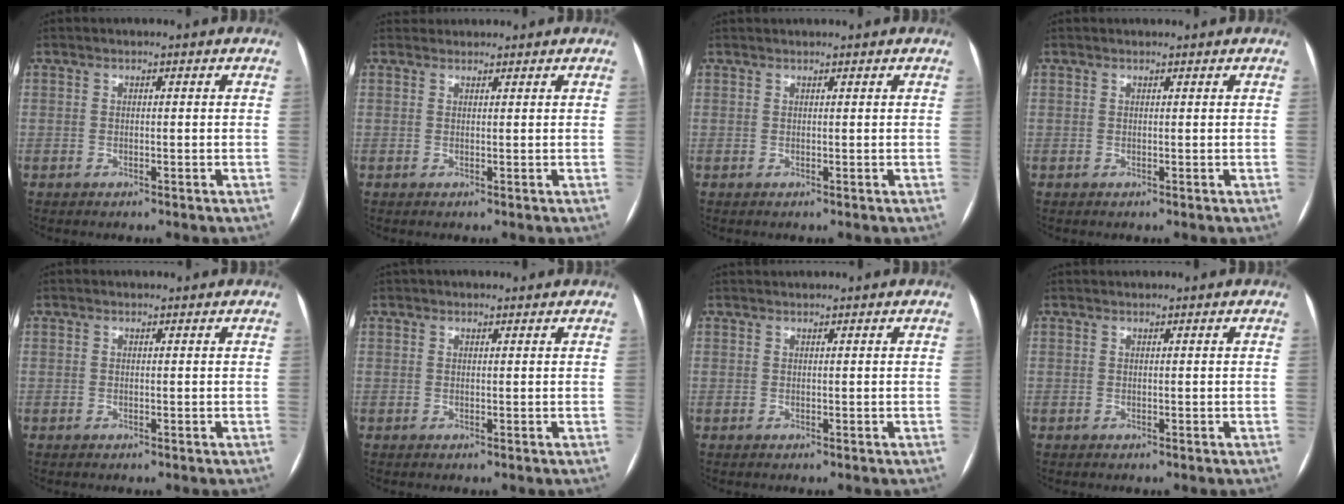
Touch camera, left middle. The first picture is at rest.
{"total": 1.7, "force": [1.6, 0.5, -0.3], "torque": [0.002, 0.021, 0.029]}
{"total": 1.7, "force": [1.6, 0.2, 0.4], "torque": [-0.006, 0.025, 0.027]}
{"total": 0.9, "force": [0.8, 0.2, 0.1], "torque": [-0.008, 0.012, 0.015]}
{"total": 0.8, "force": [0.8, 0.3, 0.0], "torque": [-0.007, 0.008, 0.011]}
{"total": 2.1, "force": [1.9, 0.7, 0.6], "torque": [-0.007, 0.026, 0.027]}
{"total": 1.5, "force": [1.5, 0.0, 0.2], "torque": [-0.002, 0.023, 0.031]}
{"total": 1.3, "force": [1.3, 0.1, 0.2], "torque": [-0.003, 0.022, 0.025]}